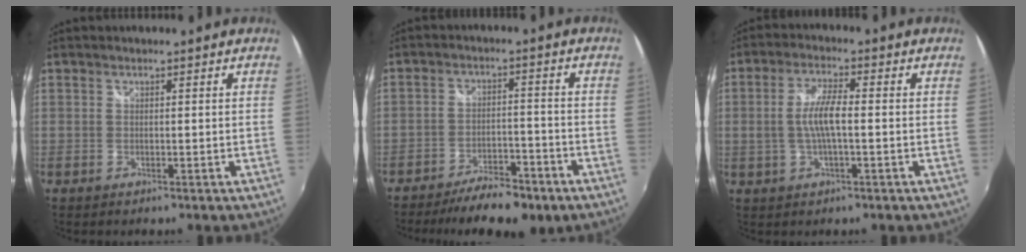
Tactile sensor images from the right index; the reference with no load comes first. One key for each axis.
{"total": 12.6, "fx": -9.7, "fy": 4.1, "fz": 7.0, "tx": -0.144, "ty": -0.013, "tz": -0.144}
{"total": 6.3, "fx": -0.5, "fy": 1.4, "fz": 6.1, "tx": -0.118, "ty": 0.002, "tz": -0.008}